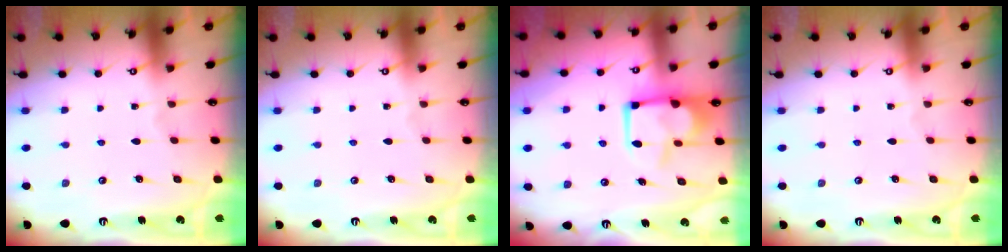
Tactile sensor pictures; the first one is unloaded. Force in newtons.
{"total": 0.0}
{"total": 5.6, "press": 5.5, "slide": 0.8}
{"total": 0.0}